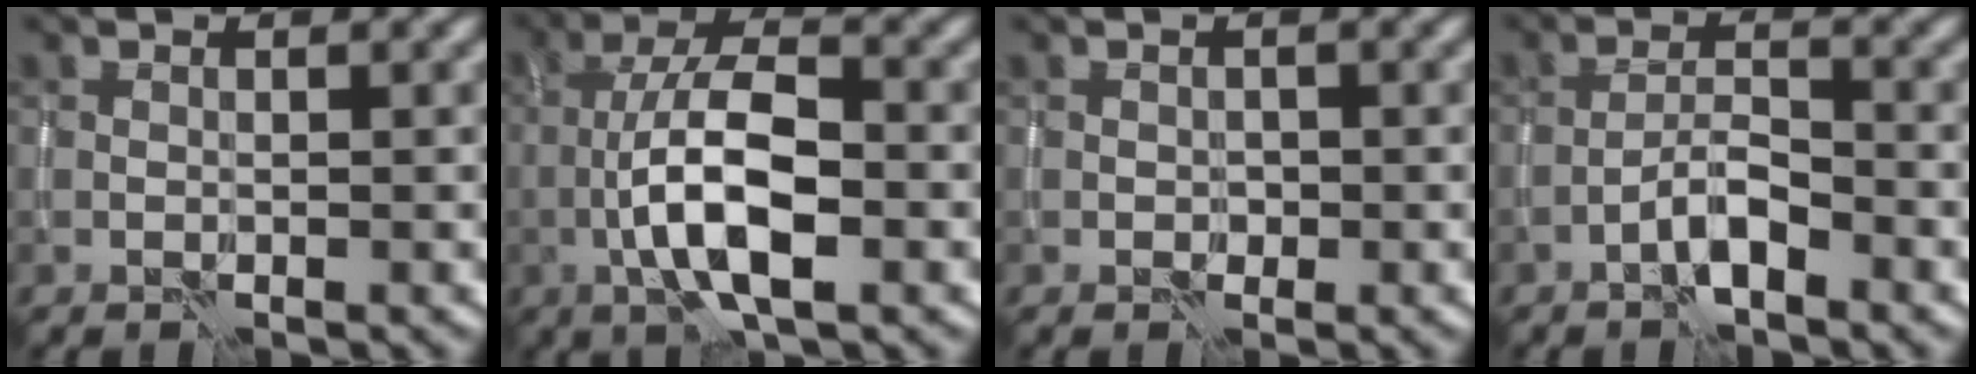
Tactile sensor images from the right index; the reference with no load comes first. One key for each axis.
{"total": 7.5, "fx": -2.2, "fy": 2.5, "fz": 6.8, "tx": -0.122, "ty": 0.016, "tz": -0.046}
{"total": 0.7, "fx": 0.0, "fy": 0.6, "fz": 0.2, "tx": -0.003, "ty": -0.002, "tz": 0.002}
{"total": 2.5, "fx": -1.7, "fy": 0.4, "fz": 1.9, "tx": -0.036, "ty": 0.012, "tz": -0.036}